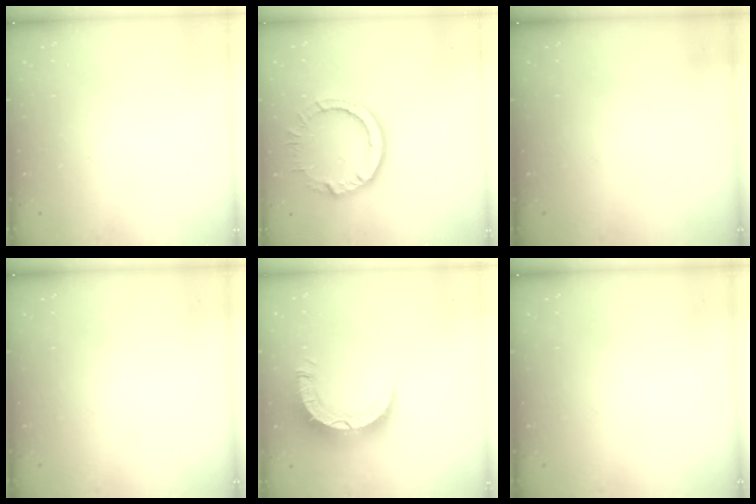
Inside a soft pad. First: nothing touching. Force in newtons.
{"total": 9.8, "press": 9.8, "slide": 0.4}
{"total": 0.0}
{"total": 0.0}
{"total": 8.3, "press": 8.2, "slide": 0.8}
{"total": 0.0}